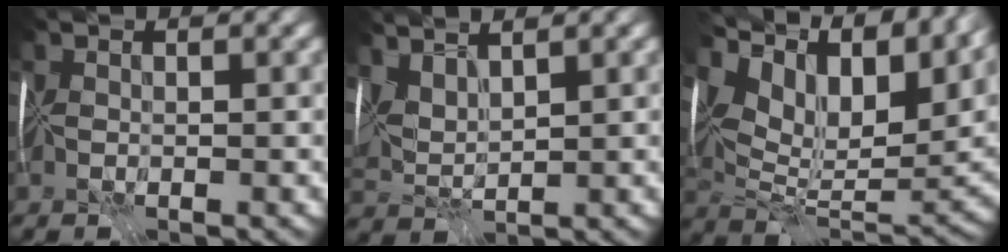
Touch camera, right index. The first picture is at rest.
{"total": 2.9, "force": [2.6, 0.1, 1.3], "torque": [-0.048, 0.000, 0.060]}
{"total": 13.9, "force": [8.2, 6.4, 9.2], "torque": [-0.193, 0.035, 0.160]}